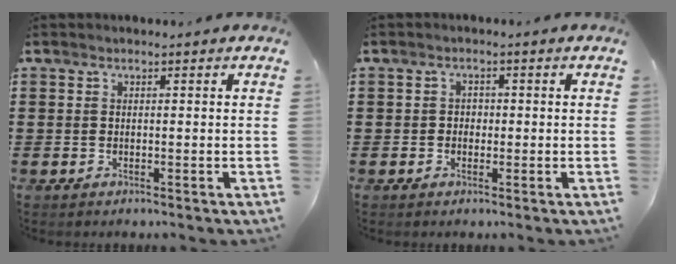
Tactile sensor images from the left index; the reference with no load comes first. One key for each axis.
{"total": 1.3, "fx": -0.2, "fy": 1.2, "fz": 0.4, "tx": -0.011, "ty": 0.005, "tz": -0.007}